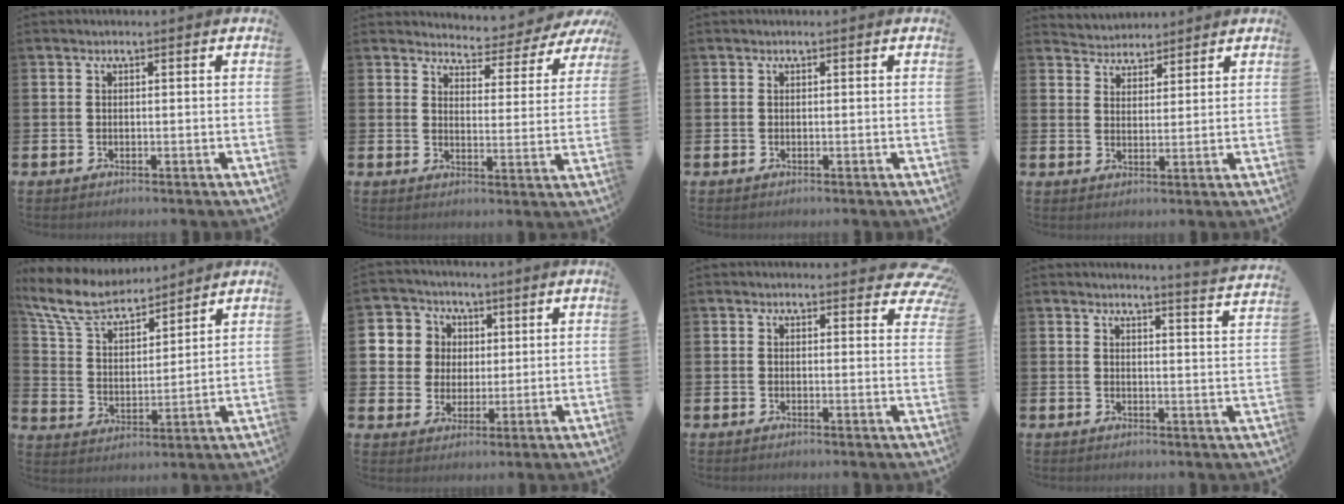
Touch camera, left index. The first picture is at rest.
{"total": 4.0, "force": [3.9, 0.8, 0.3], "torque": [-0.014, -0.041, 0.060]}
{"total": 0.0}
{"total": 3.7, "force": [3.5, 1.0, -0.7], "torque": [-0.009, -0.014, 0.066]}
{"total": 8.5, "force": [7.7, 2.4, 2.7], "torque": [-0.094, -0.040, 0.140]}
{"total": 6.3, "force": [2.3, 5.9, 0.5], "torque": [-0.035, 0.010, 0.043]}
{"total": 2.5, "force": [2.2, 0.9, 0.5], "torque": [0.001, -0.009, 0.036]}
{"total": 3.4, "force": [3.3, -0.8, 0.0], "torque": [0.002, -0.032, 0.055]}